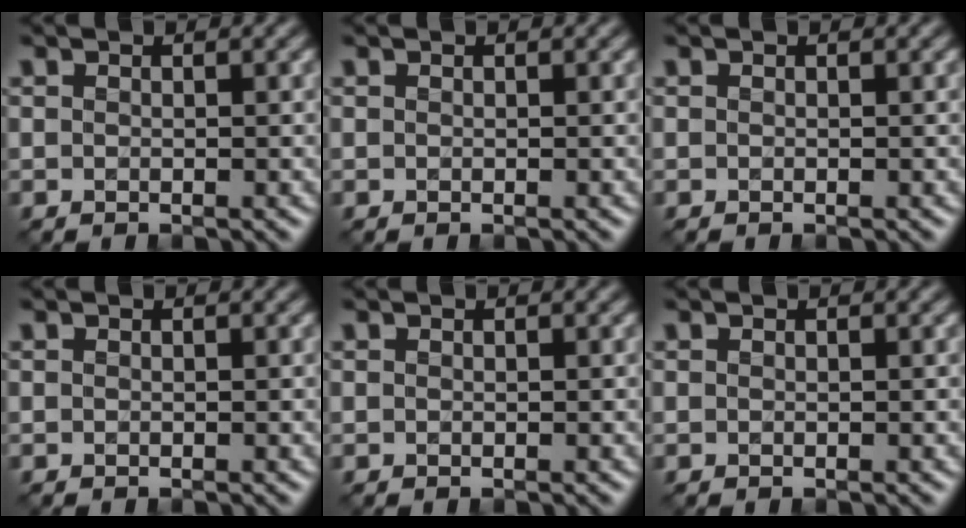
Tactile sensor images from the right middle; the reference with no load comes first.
{"total": 0.0}
{"total": 0.0}
{"total": 0.0}
{"total": 0.0}
{"total": 0.0}